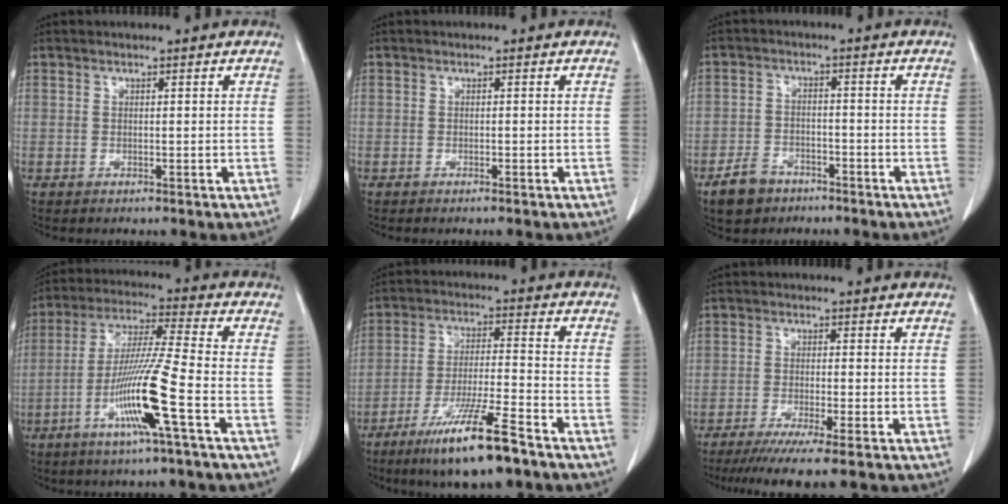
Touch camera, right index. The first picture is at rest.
{"total": 0.5, "force": [-0.4, -0.1, 0.3], "torque": [-0.010, -0.001, -0.007]}
{"total": 5.3, "force": [-3.6, 3.5, 1.8], "torque": [-0.039, 0.005, -0.059]}
{"total": 12.6, "force": [-4.8, -1.2, 11.6], "torque": [-0.228, -0.012, -0.097]}
{"total": 12.8, "force": [-8.6, 0.5, 9.4], "torque": [-0.175, -0.033, -0.153]}
{"total": 8.7, "force": [-6.8, -0.7, 5.5], "torque": [-0.073, -0.022, -0.105]}